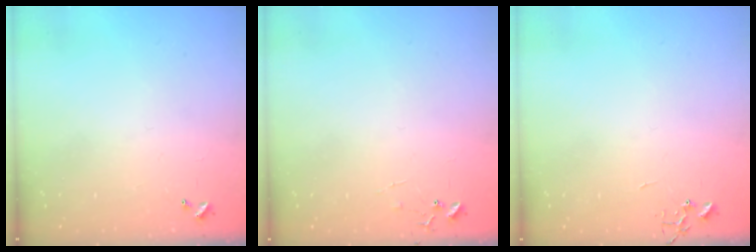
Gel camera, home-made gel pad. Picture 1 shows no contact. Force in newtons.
{"total": 6.9, "press": 6.9, "slide": 0.4}
{"total": 0.0}